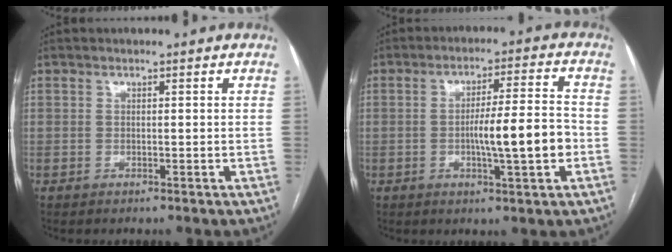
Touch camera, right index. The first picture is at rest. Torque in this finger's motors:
{"motor_torque": [1.26, 0.01, 0.22, 0.08]}